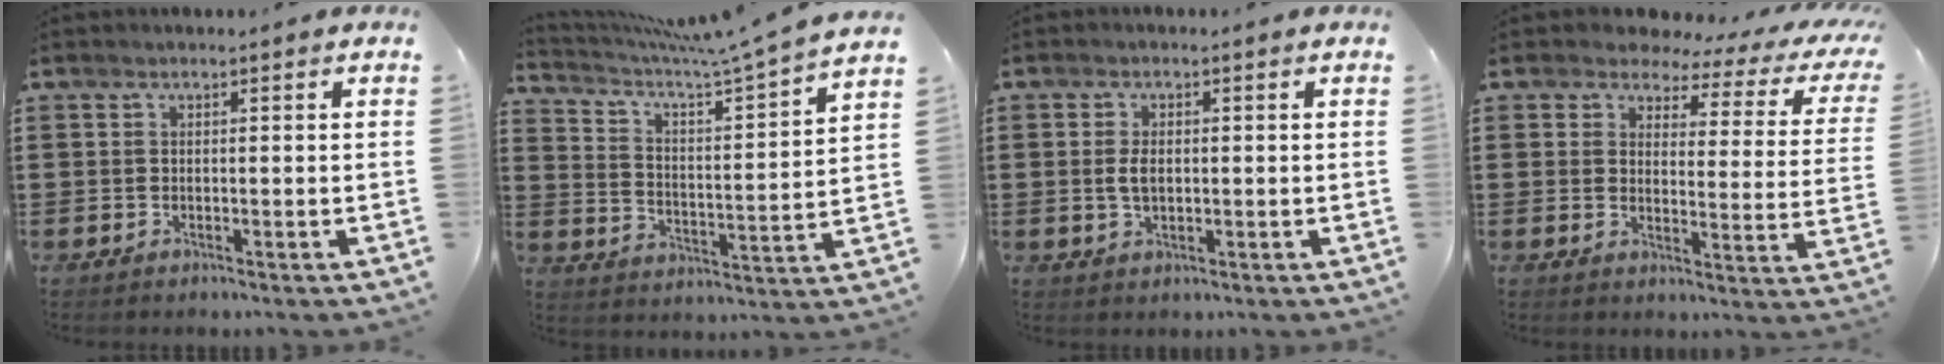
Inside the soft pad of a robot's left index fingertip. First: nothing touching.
{"total": 6.1, "force": [5.3, -0.7, 3.1], "torque": [-0.083, -0.045, 0.079]}
{"total": 3.0, "force": [0.2, 1.6, 2.5], "torque": [-0.060, 0.003, 0.000]}
{"total": 3.6, "force": [2.7, 1.8, 1.6], "torque": [-0.044, -0.015, 0.039]}